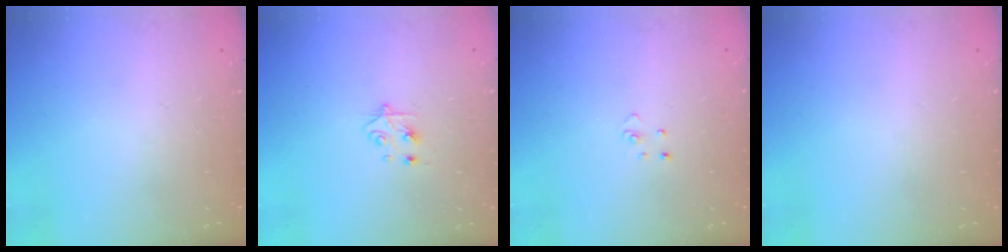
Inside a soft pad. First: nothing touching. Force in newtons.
{"total": 4.8, "press": 4.8, "slide": 0.6}
{"total": 2.7, "press": 2.7, "slide": 0.3}
{"total": 0.0}